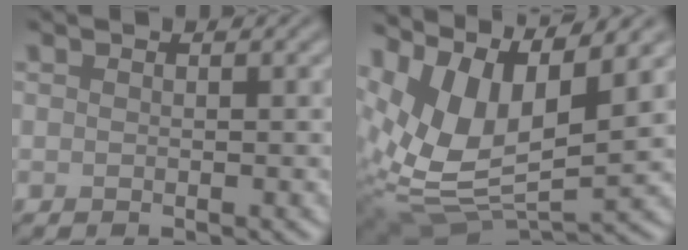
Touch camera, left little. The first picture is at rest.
{"total": 10.8, "force": [4.7, 4.9, 8.5], "torque": [-0.184, 0.000, 0.090]}